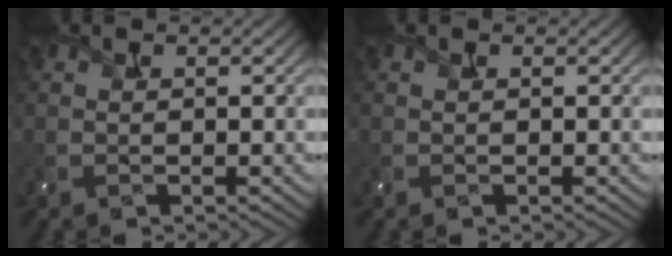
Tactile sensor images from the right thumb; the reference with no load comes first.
{"total": 0.0}